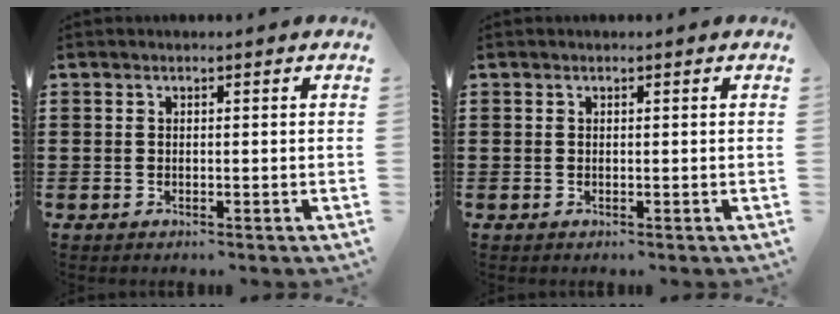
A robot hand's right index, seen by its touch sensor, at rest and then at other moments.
{"total": 0.0}